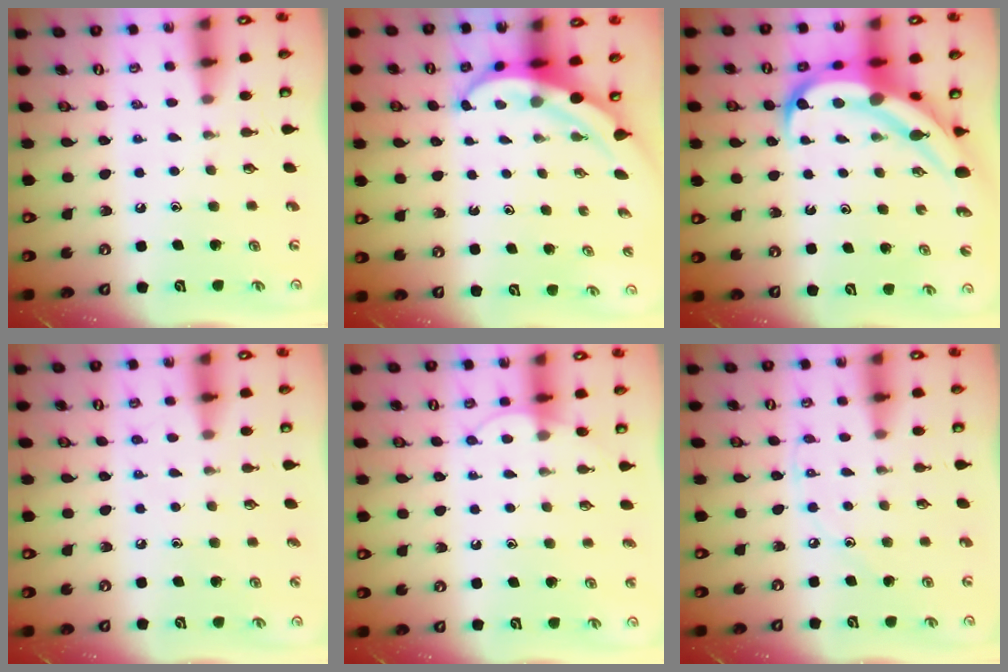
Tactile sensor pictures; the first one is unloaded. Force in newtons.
{"total": 4.5, "press": 4.4, "slide": 0.5}
{"total": 12.7, "press": 12.6, "slide": 1.9}
{"total": 4.6, "press": 4.6, "slide": 0.3}
{"total": 5.4, "press": 5.3, "slide": 0.5}
{"total": 4.0, "press": 4.0, "slide": 0.5}